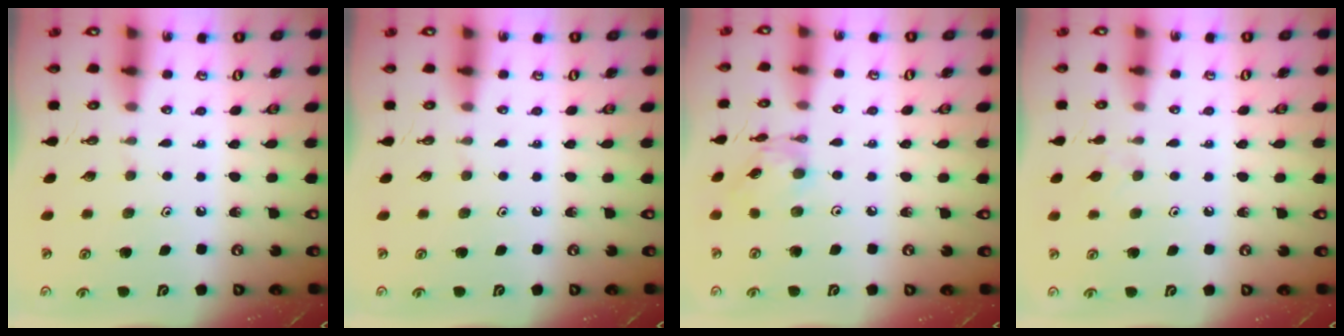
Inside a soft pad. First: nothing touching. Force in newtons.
{"total": 0.0}
{"total": 4.4, "press": 4.4, "slide": 0.3}
{"total": 3.2, "press": 3.1, "slide": 0.6}